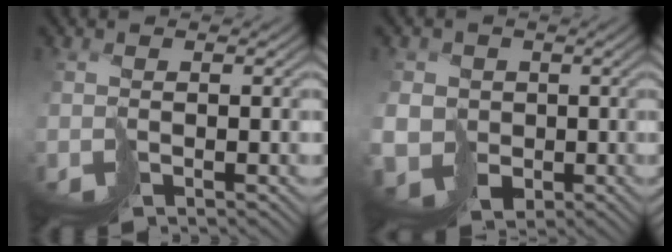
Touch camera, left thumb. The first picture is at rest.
{"total": 6.6, "force": [-0.8, 6.2, 2.1], "torque": [-0.057, -0.024, -0.032]}